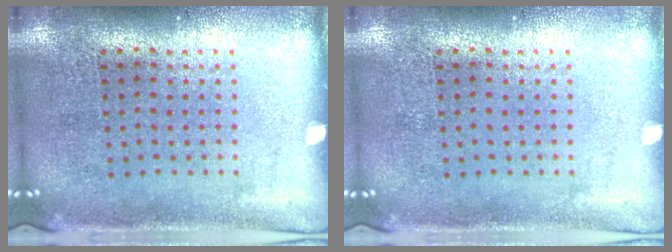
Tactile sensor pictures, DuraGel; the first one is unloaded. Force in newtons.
{"total": 0.0}